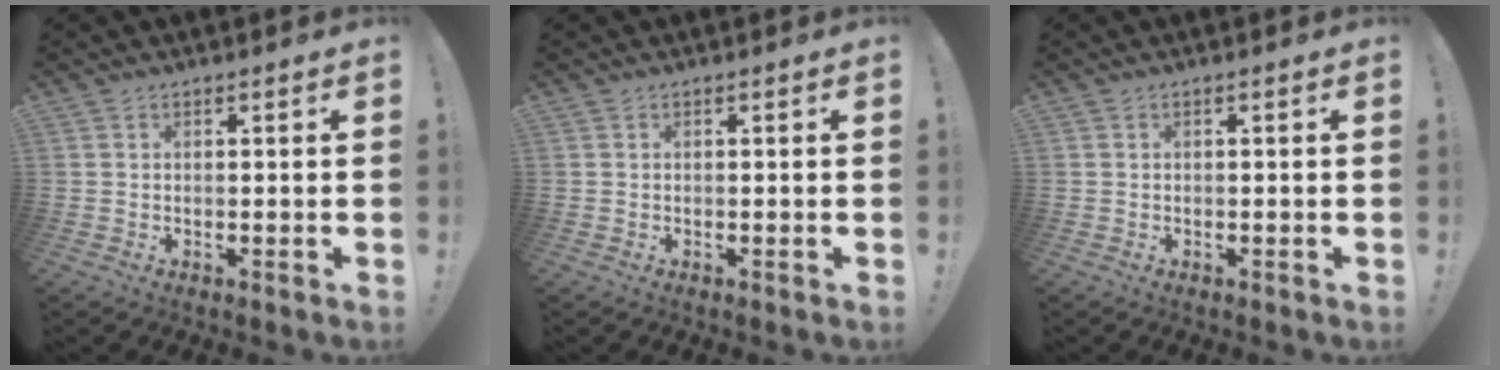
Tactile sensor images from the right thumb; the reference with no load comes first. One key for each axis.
{"total": 0.0}
{"total": 0.0}